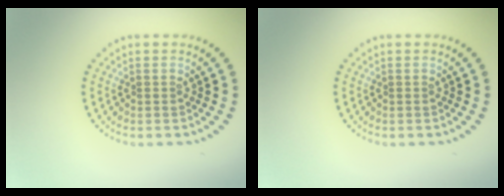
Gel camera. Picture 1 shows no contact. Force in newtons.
{"total": 0.0}